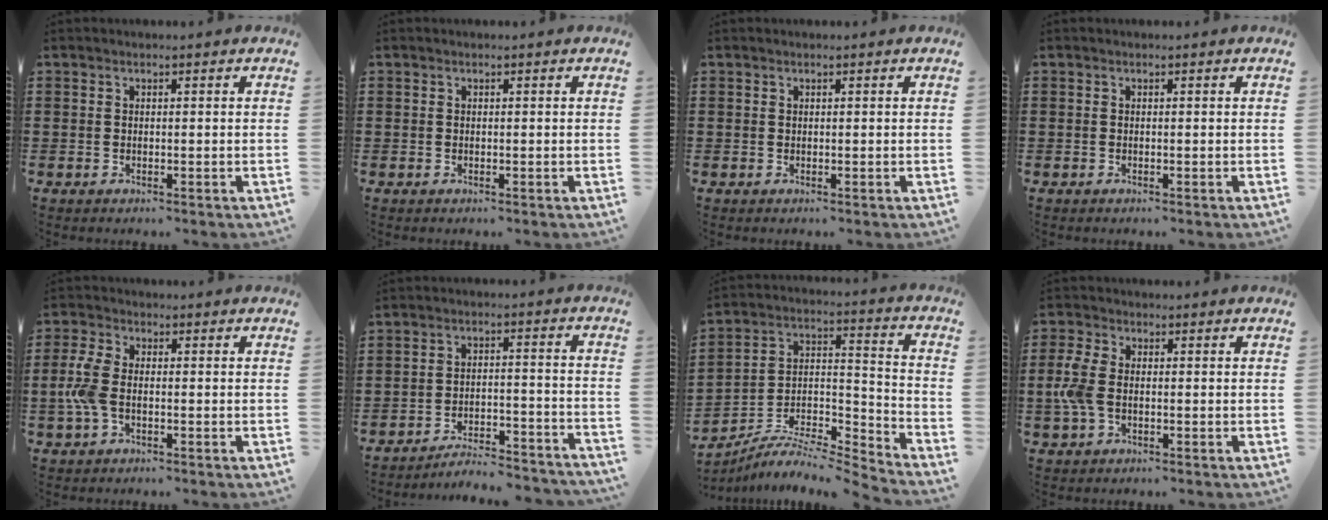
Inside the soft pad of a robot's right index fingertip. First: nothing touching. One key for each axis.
{"total": 0.0}
{"total": 0.0}
{"total": 0.0}
{"total": 5.6, "fx": -0.8, "fy": 3.0, "fz": 4.7, "tx": -0.127, "ty": -0.008, "tz": -0.024}
{"total": 5.4, "fx": -5.3, "fy": 0.2, "fz": 1.3, "tx": -0.023, "ty": 0.002, "tz": -0.104}
{"total": 6.3, "fx": -5.6, "fy": 1.8, "fz": 2.4, "tx": -0.047, "ty": 0.001, "tz": -0.112}
{"total": 5.2, "fx": -0.6, "fy": 3.0, "fz": 4.2, "tx": -0.115, "ty": -0.005, "tz": -0.020}